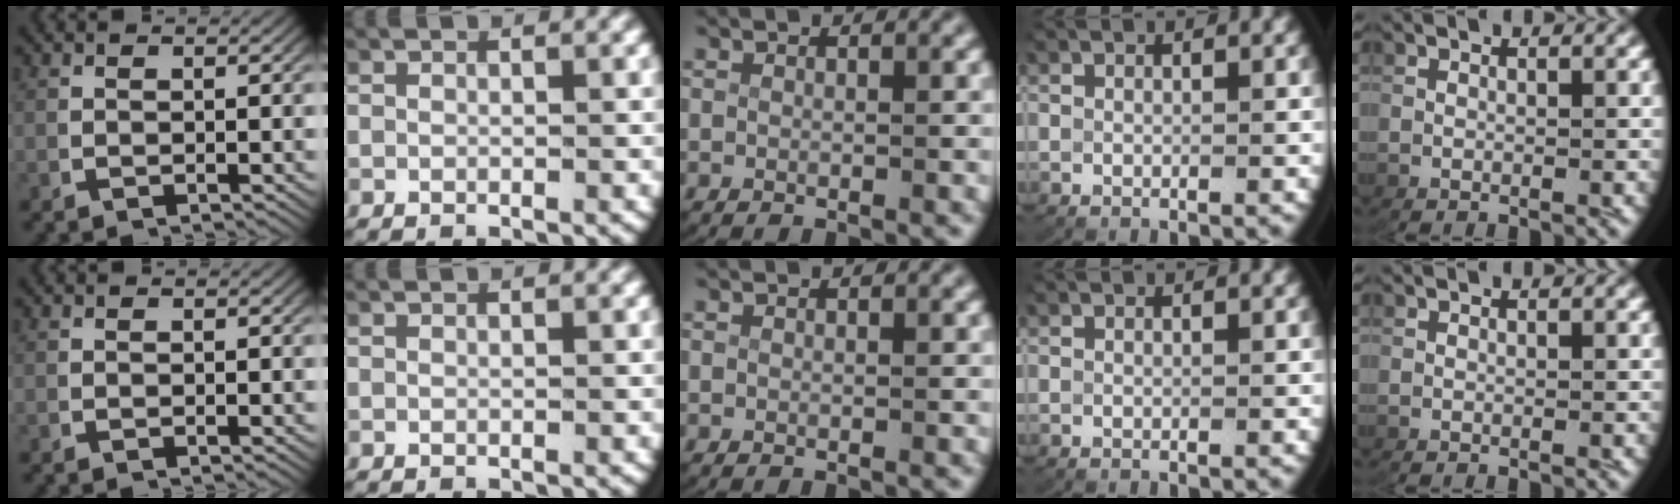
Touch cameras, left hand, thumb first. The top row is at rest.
{}